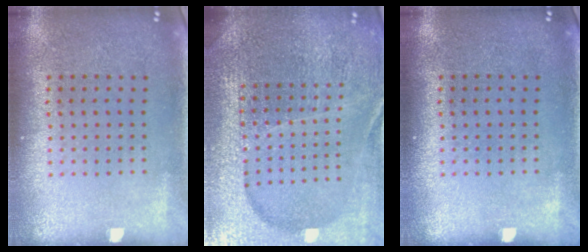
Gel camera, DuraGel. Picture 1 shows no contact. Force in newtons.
{"total": 5.3, "press": 4.8, "slide": 2.2}
{"total": 0.0}